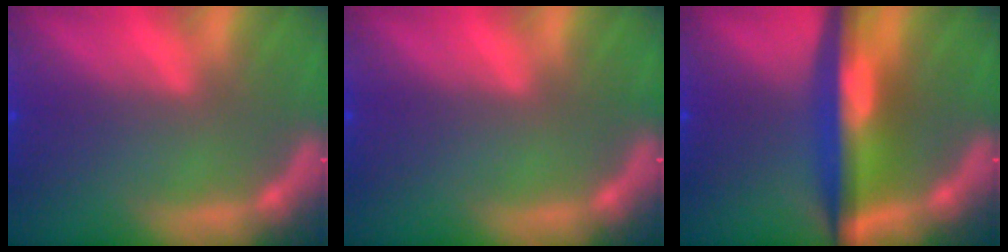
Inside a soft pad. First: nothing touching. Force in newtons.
{"total": 0.0}
{"total": 8.0}